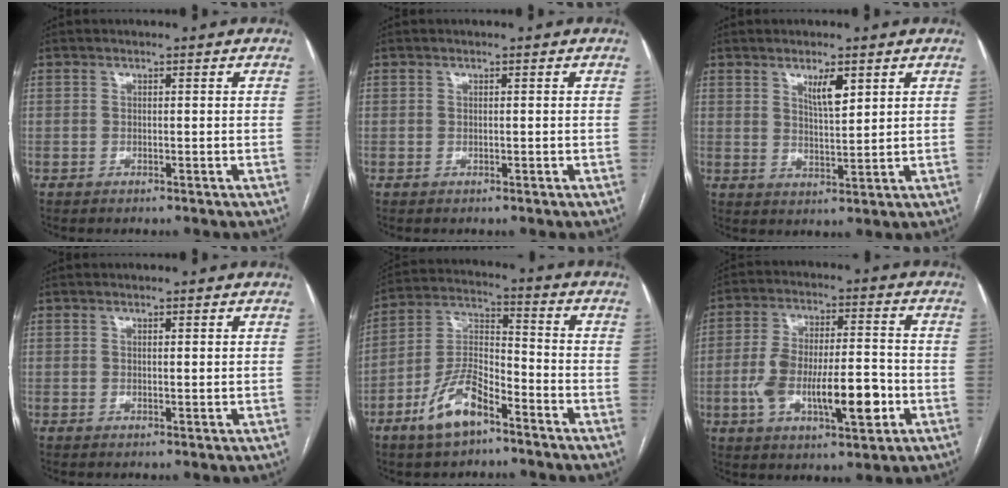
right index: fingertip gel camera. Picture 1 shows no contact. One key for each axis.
{"total": 0.0}
{"total": 4.3, "fx": 2.4, "fy": 1.0, "fz": 3.4, "tx": -0.061, "ty": -0.005, "tz": 0.044}
{"total": 0.7, "fx": 0.5, "fy": 0.1, "fz": 0.5, "tx": -0.009, "ty": -0.002, "tz": 0.006}
{"total": 10.4, "fx": -6.3, "fy": 3.8, "fz": 7.4, "tx": -0.162, "ty": 0.006, "tz": -0.118}
{"total": 14.0, "fx": -3.6, "fy": 4.3, "fz": 12.8, "tx": -0.233, "ty": 0.012, "tz": -0.054}